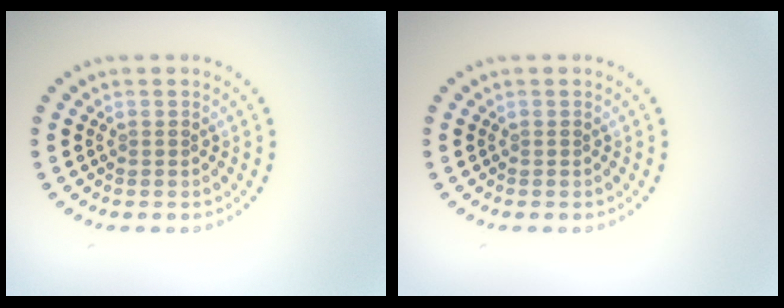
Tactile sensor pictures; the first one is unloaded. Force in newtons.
{"total": 0.0}